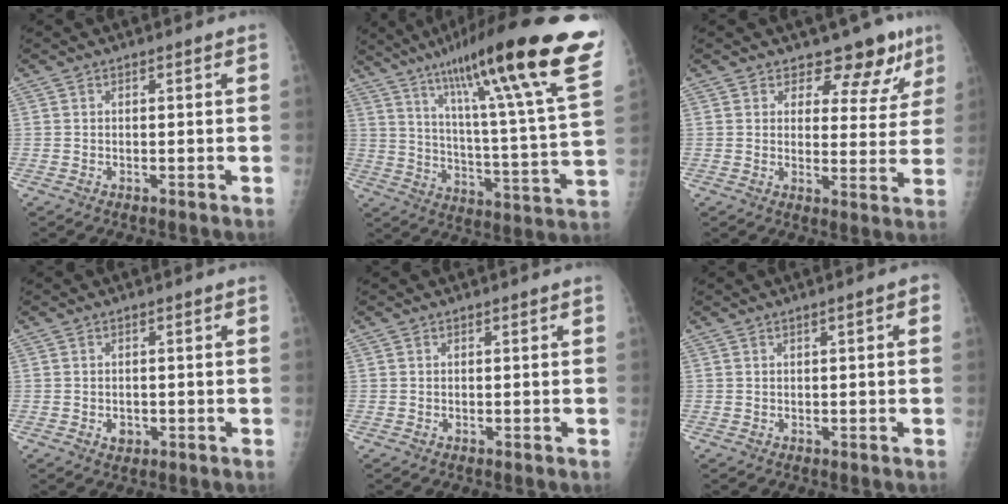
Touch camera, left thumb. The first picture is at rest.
{"total": 30.7, "force": [18.2, 3.3, 24.5], "torque": [-0.345, -0.050, 0.278]}
{"total": 9.0, "force": [7.1, 4.9, 2.6], "torque": [0.006, -0.046, 0.080]}
{"total": 2.0, "force": [-0.5, 1.6, 1.0], "torque": [-0.006, 0.002, -0.002]}
{"total": 0.0}
{"total": 1.8, "force": [0.6, 0.5, 1.7], "torque": [-0.021, 0.004, 0.005]}